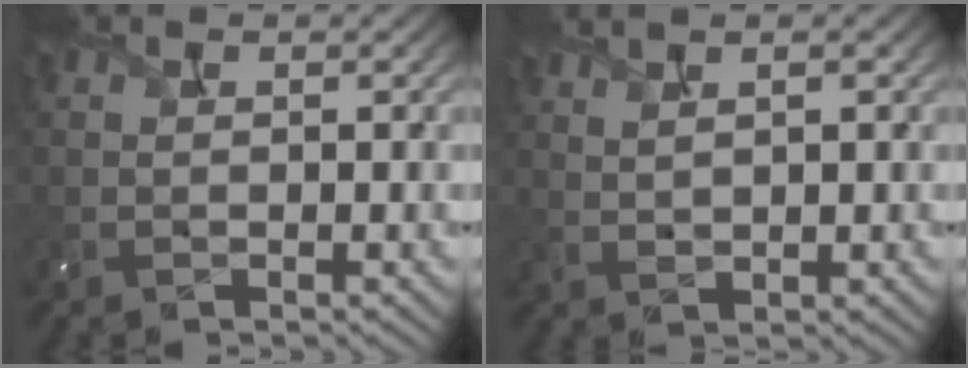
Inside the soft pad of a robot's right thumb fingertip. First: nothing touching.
{"total": 3.4, "force": [2.3, 0.9, 2.4], "torque": [-0.049, 0.009, 0.030]}